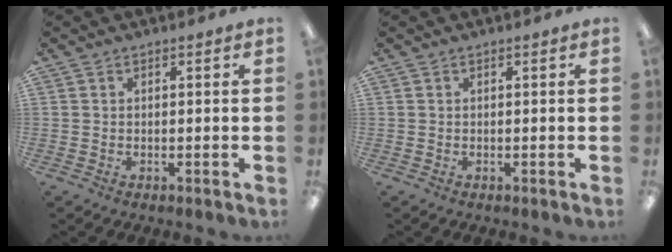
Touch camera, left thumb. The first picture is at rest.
{"total": 0.0}